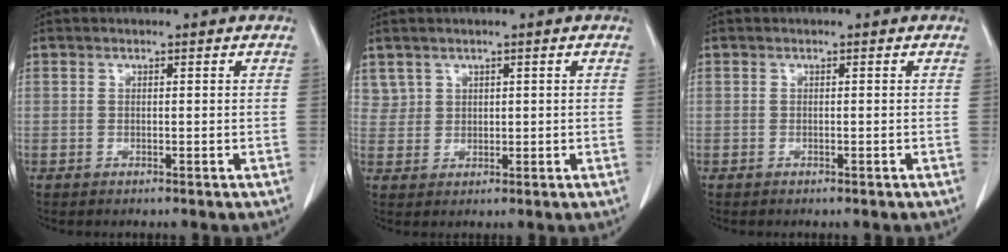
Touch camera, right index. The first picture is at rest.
{"total": 2.6, "force": [1.7, 2.0, 0.0], "torque": [0.010, 0.005, 0.031]}
{"total": 0.0}